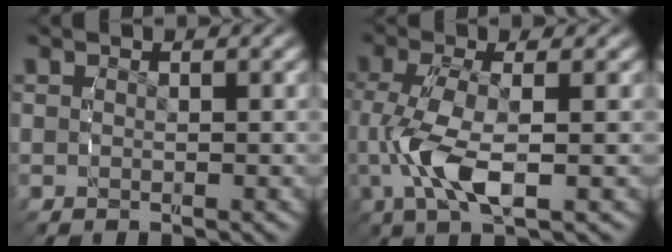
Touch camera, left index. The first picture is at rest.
{"total": 4.9, "force": [-0.2, 1.9, 4.5], "torque": [-0.099, 0.002, -0.005]}